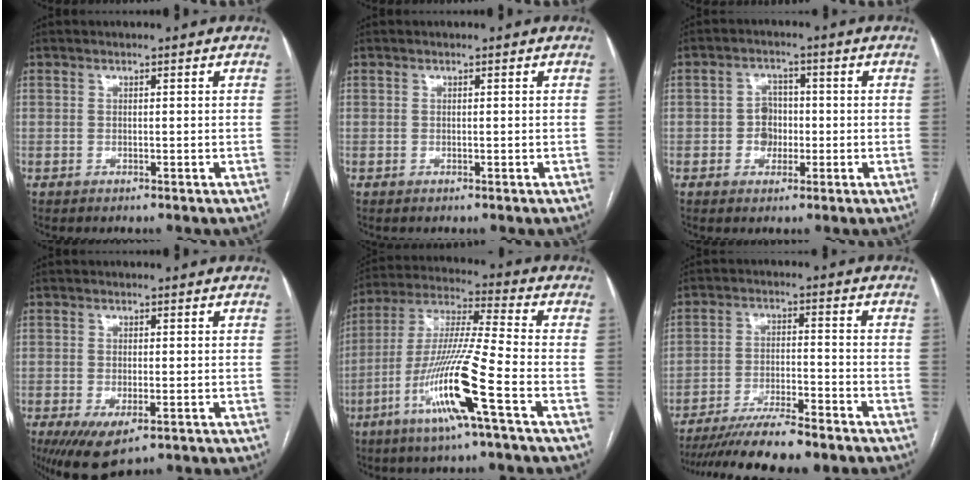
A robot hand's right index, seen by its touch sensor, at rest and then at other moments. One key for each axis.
{"total": 0.0}
{"total": 3.9, "fx": -0.6, "fy": 3.4, "fz": 1.9, "tx": -0.028, "ty": 0.012, "tz": -0.009}
{"total": 7.2, "fx": -4.0, "fy": 2.6, "fz": 5.4, "tx": -0.088, "ty": -0.019, "tz": -0.059}
{"total": 15.3, "fx": -6.6, "fy": -0.9, "fz": 13.8, "tx": -0.280, "ty": -0.015, "tz": -0.128}
{"total": 13.4, "fx": -11.6, "fy": 0.8, "fz": 6.7, "tx": -0.104, "ty": -0.020, "tz": -0.182}